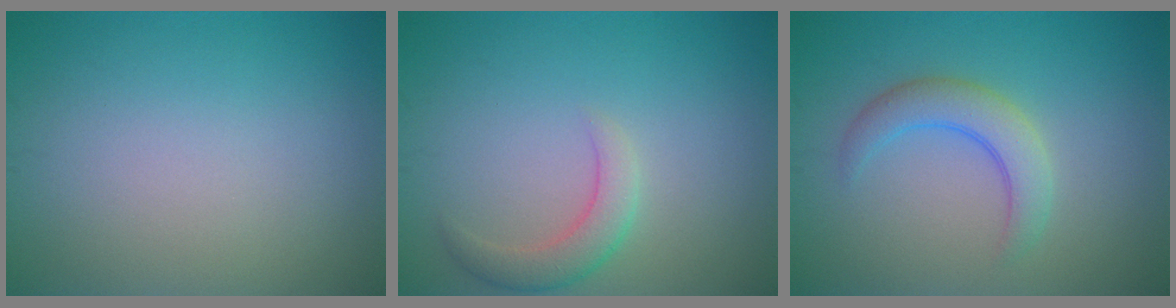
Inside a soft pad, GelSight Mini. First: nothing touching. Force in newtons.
{"total": 2.5, "press": 2.5, "slide": 0.2}
{"total": 3.4, "press": 3.4, "slide": 0.1}